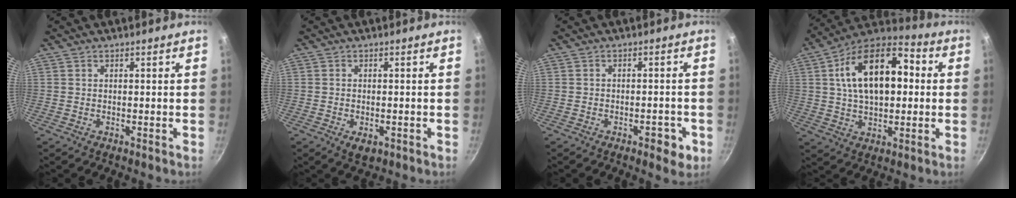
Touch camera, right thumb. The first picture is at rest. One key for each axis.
{"total": 2.5, "fx": -0.8, "fy": 1.4, "fz": 1.9, "tx": -0.030, "ty": 0.003, "tz": -0.007}
{"total": 4.1, "fx": -2.0, "fy": 1.8, "fz": 3.1, "tx": -0.027, "ty": 0.010, "tz": -0.024}
{"total": 19.1, "fx": 3.2, "fy": 10.7, "fz": 15.5, "tx": -0.238, "ty": 0.025, "tz": 0.045}